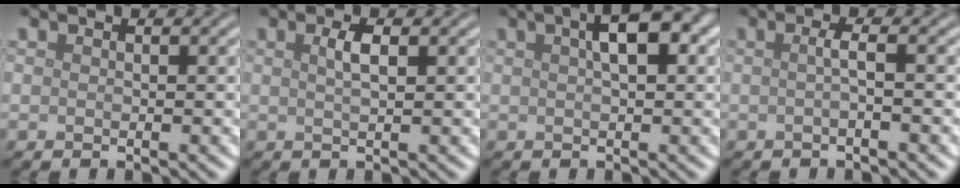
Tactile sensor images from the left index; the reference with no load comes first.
{"total": 1.8, "force": [0.7, 0.5, 1.6], "torque": [-0.026, 0.005, 0.008]}
{"total": 4.1, "force": [1.5, 1.1, 3.7], "torque": [-0.051, 0.013, 0.019]}
{"total": 1.6, "force": [-0.1, 0.4, 1.5], "torque": [-0.023, 0.000, -0.006]}